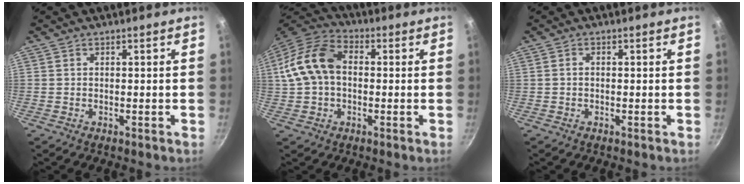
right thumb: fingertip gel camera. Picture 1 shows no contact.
{"total": 13.3, "force": [0.8, 9.3, 9.4], "torque": [-0.165, 0.034, 0.000]}
{"total": 0.9, "force": [-0.1, 0.7, 0.6], "torque": [-0.012, 0.006, -0.002]}